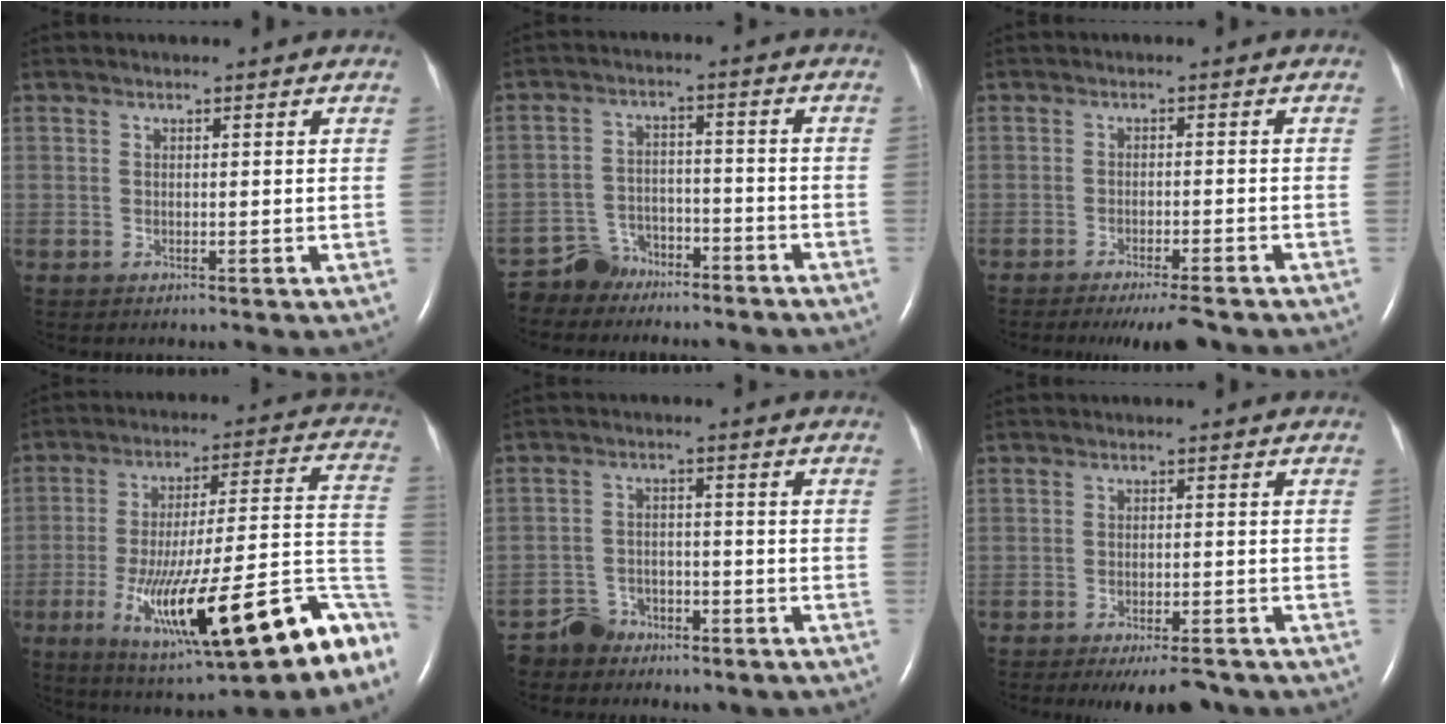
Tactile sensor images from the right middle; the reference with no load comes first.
{"total": 7.3, "force": [-6.5, 3.4, 0.0], "torque": [-0.005, 0.016, -0.107]}
{"total": 8.0, "force": [-6.9, 0.6, 3.9], "torque": [-0.041, -0.017, -0.098]}
{"total": 26.9, "force": [-12.8, 5.3, 23.0], "torque": [-0.271, 0.000, -0.191]}
{"total": 6.5, "force": [-5.3, 3.8, 0.2], "torque": [-0.005, 0.012, -0.084]}
{"total": 8.8, "force": [-7.8, 2.0, 3.8], "torque": [-0.040, -0.008, -0.101]}